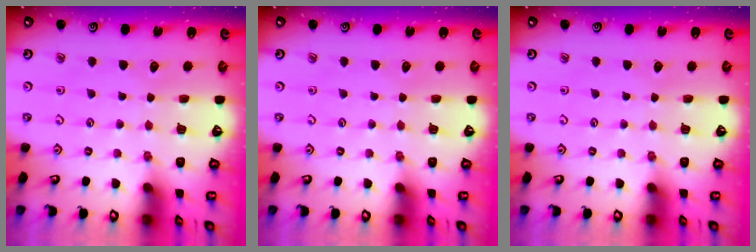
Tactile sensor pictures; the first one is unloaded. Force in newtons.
{"total": 0.0}
{"total": 0.0}